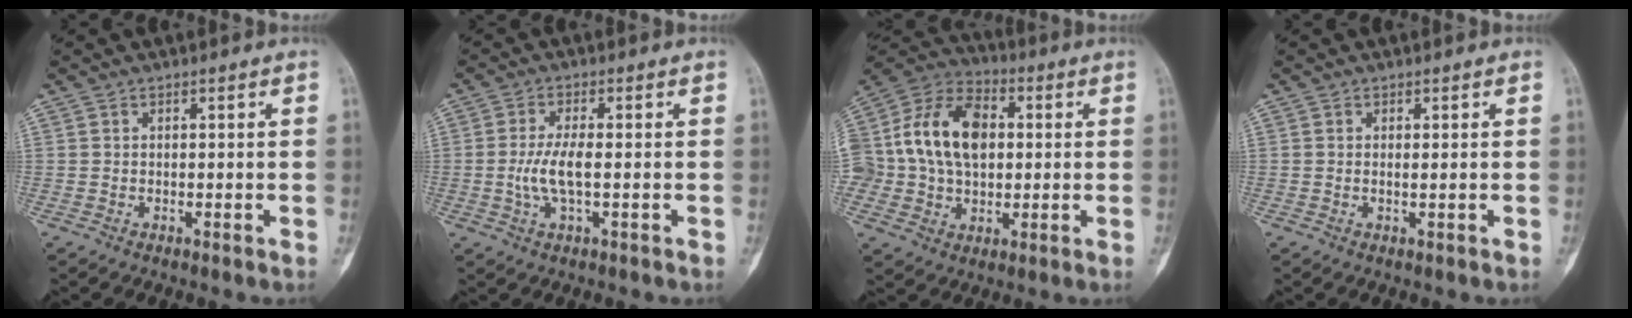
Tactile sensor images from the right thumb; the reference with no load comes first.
{"total": 5.3, "force": [-0.6, 1.5, 5.0], "torque": [-0.118, -0.001, -0.013]}
{"total": 20.9, "force": [2.2, 14.9, 14.6], "torque": [-0.276, 0.023, 0.040]}
{"total": 3.2, "force": [0.4, 0.0, 3.2], "torque": [-0.070, -0.014, 0.010]}